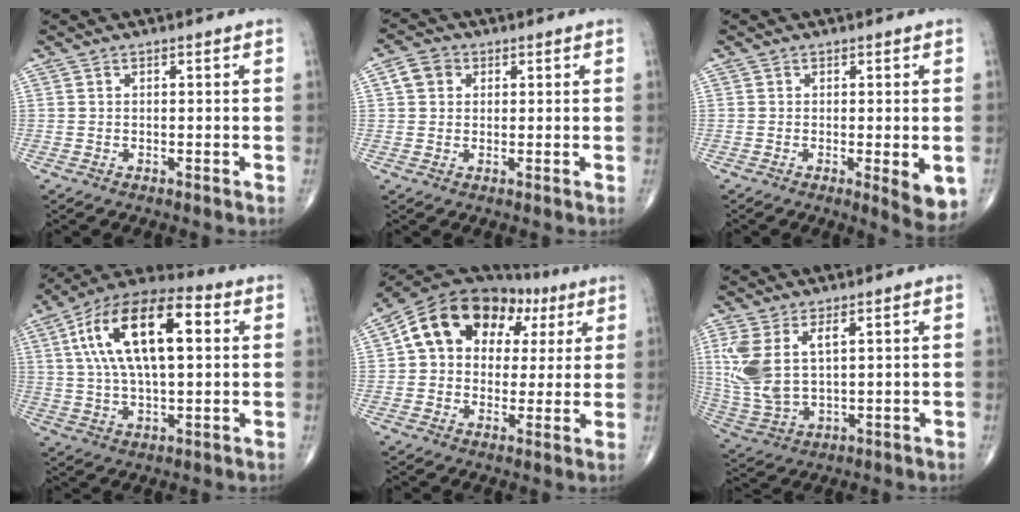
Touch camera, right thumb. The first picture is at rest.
{"total": 4.1, "force": [1.1, 3.4, 1.9], "torque": [-0.023, 0.006, 0.017]}
{"total": 5.6, "force": [-1.3, 1.7, 5.2], "torque": [-0.068, -0.015, -0.017]}
{"total": 20.3, "force": [4.9, 9.1, 17.5], "torque": [-0.305, 0.022, 0.075]}
{"total": 18.7, "force": [5.5, 13.7, 11.5], "torque": [-0.157, 0.030, 0.084]}
{"total": 11.1, "force": [3.3, 5.6, 8.9], "torque": [-0.200, -0.007, 0.081]}